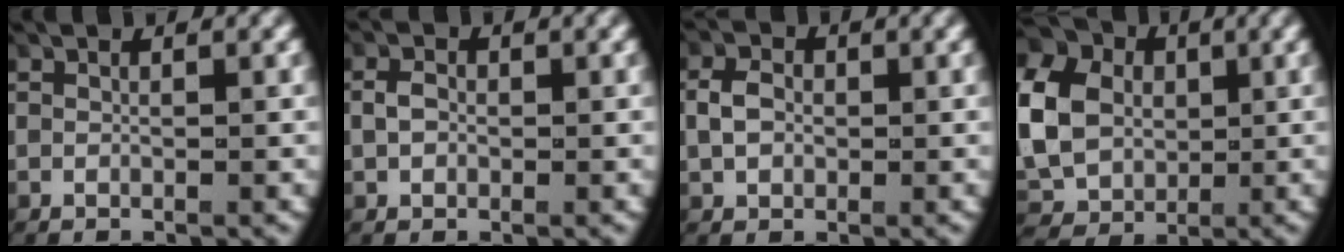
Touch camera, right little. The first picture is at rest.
{"total": 1.4, "force": [0.0, 1.1, 0.9], "torque": [-0.023, 0.002, 0.000]}
{"total": 2.4, "force": [0.1, 1.9, 1.5], "torque": [-0.033, 0.004, 0.003]}
{"total": 10.6, "force": [1.0, 9.2, 5.3], "torque": [-0.130, -0.018, 0.020]}